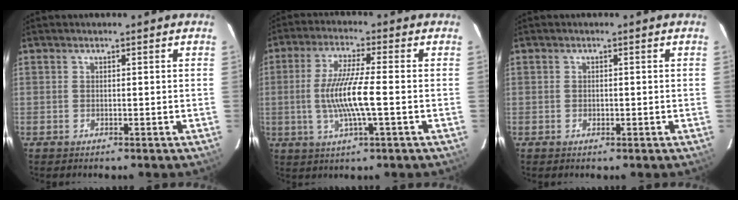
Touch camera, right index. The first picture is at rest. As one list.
[{"total": 9.8, "force": [-1.5, 0.4, 9.7], "torque": [-0.187, -0.007, -0.029]}, {"total": 0.7, "force": [-0.3, 0.6, 0.3], "torque": [-0.003, -0.001, -0.004]}]